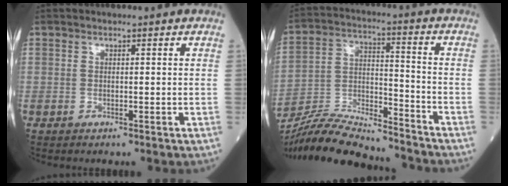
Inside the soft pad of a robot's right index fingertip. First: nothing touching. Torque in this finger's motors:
{"motor_torque": [-0.10, -1.10, 0.27, 0.03]}